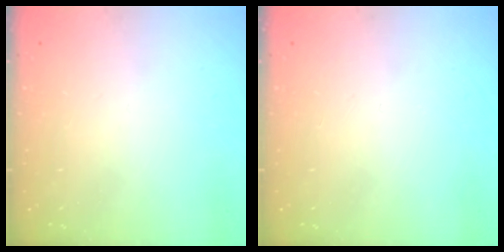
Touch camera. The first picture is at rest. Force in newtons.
{"total": 0.0}